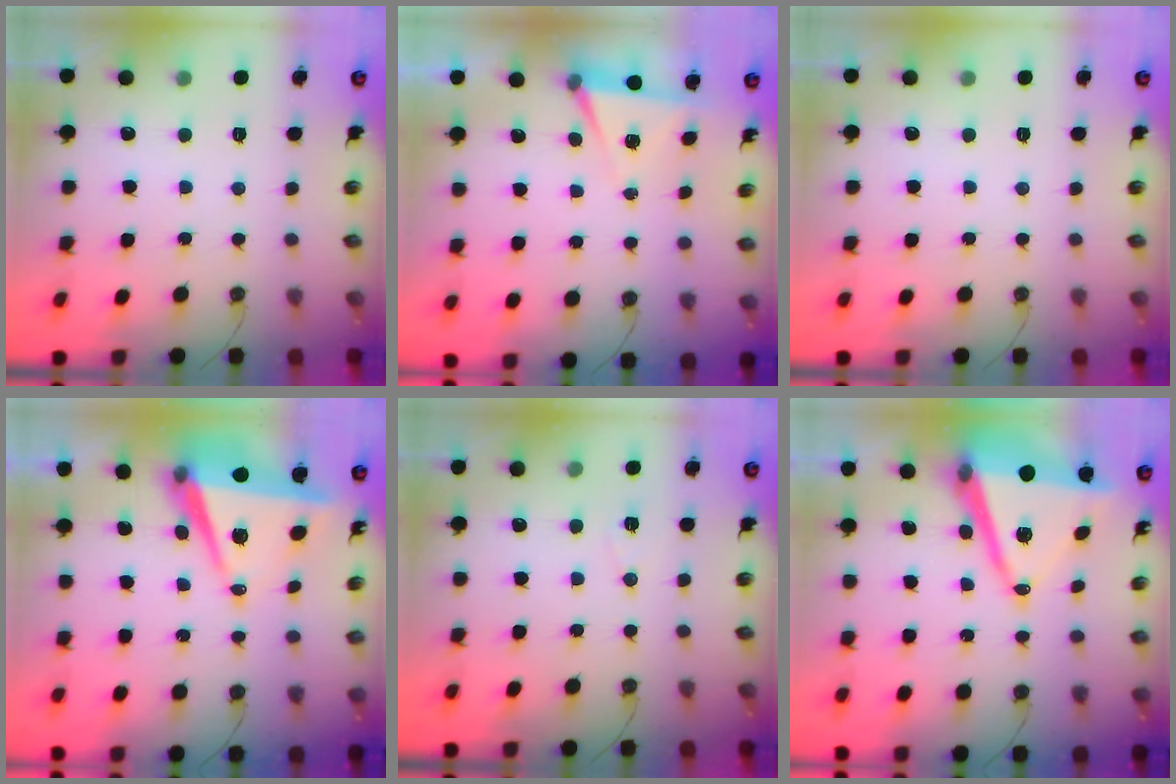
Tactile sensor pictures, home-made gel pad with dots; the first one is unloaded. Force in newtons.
{"total": 5.3, "press": 2.9, "slide": 4.4}
{"total": 1.5, "press": 0.2, "slide": 1.5}
{"total": 8.8, "press": 7.6, "slide": 4.3}
{"total": 7.6, "press": 6.3, "slide": 4.3}
{"total": 15.5, "press": 15.0, "slide": 4.0}